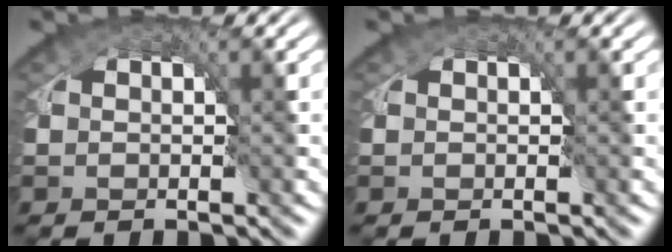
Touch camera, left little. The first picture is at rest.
{"total": 0.0}